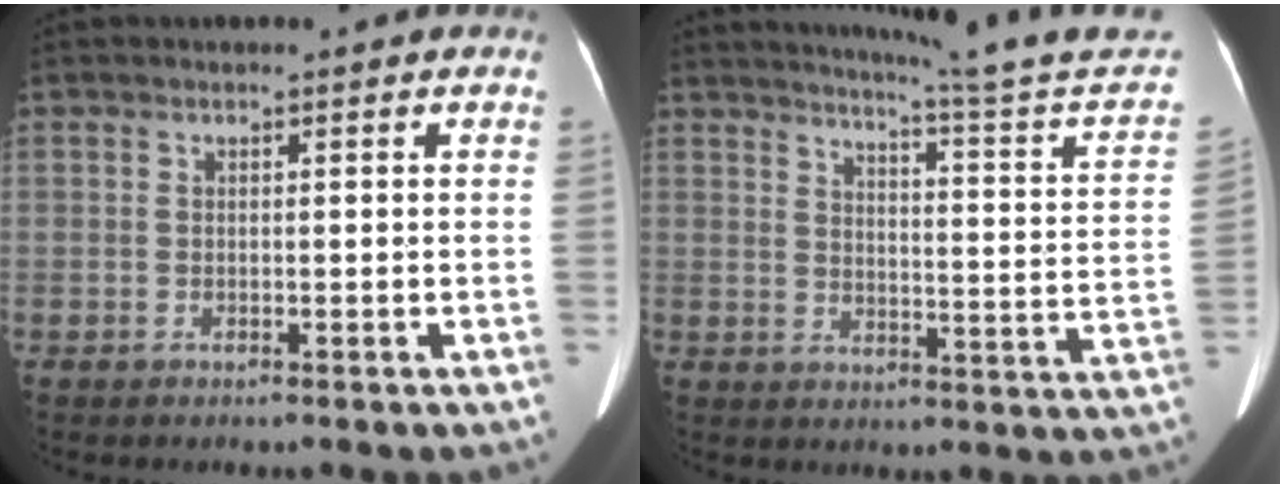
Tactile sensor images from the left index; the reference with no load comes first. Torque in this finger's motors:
{"motor_torque": [-0.73, -1.41, 0.04, 0.04]}